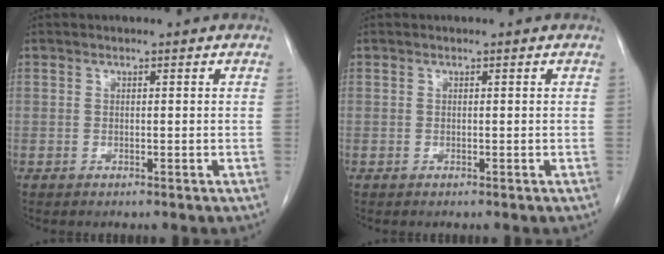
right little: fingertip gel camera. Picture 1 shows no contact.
{"total": 0.0}